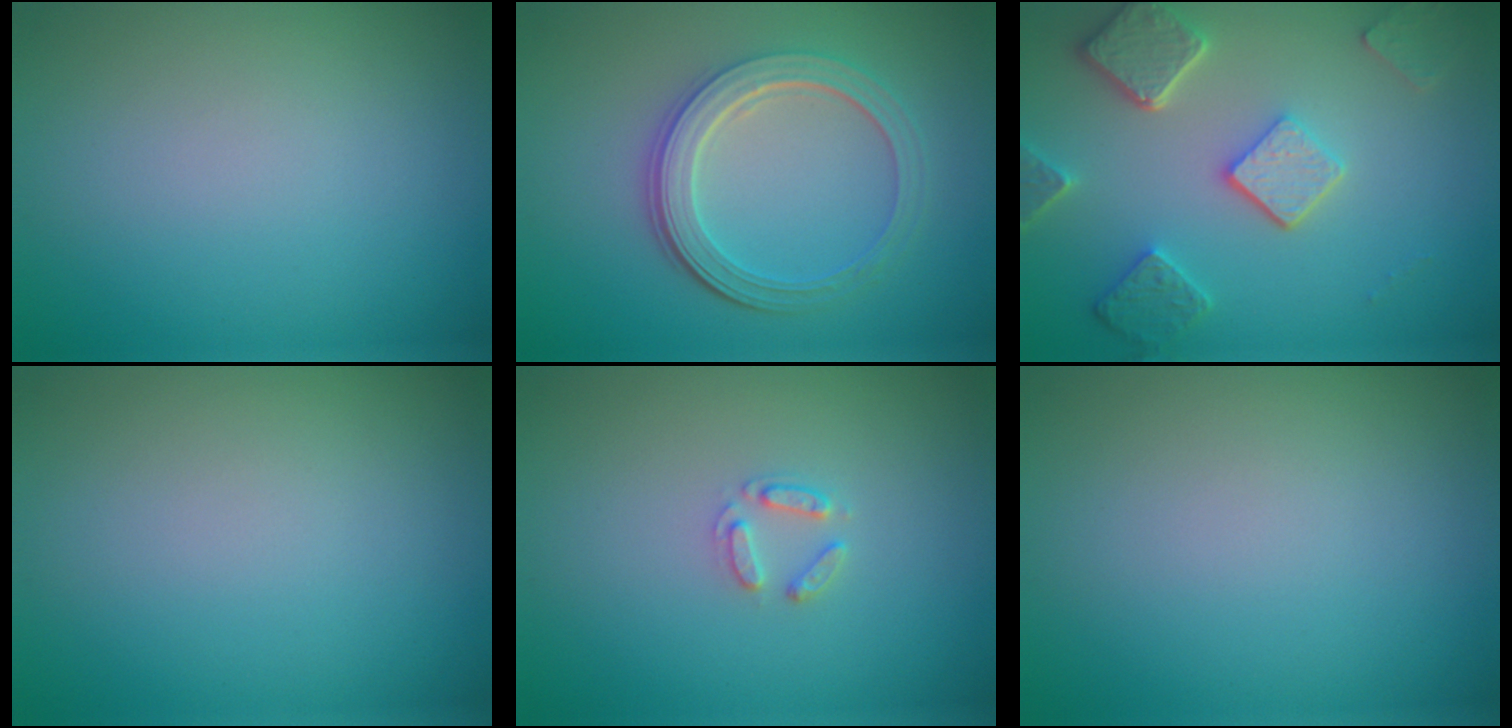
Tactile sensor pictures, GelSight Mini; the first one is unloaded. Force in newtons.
{"total": 4.7, "press": 3.6, "slide": 3.1}
{"total": 5.2, "press": 4.0, "slide": 3.3}
{"total": 0.0}
{"total": 1.5, "press": 1.4, "slide": 0.2}
{"total": 0.0}